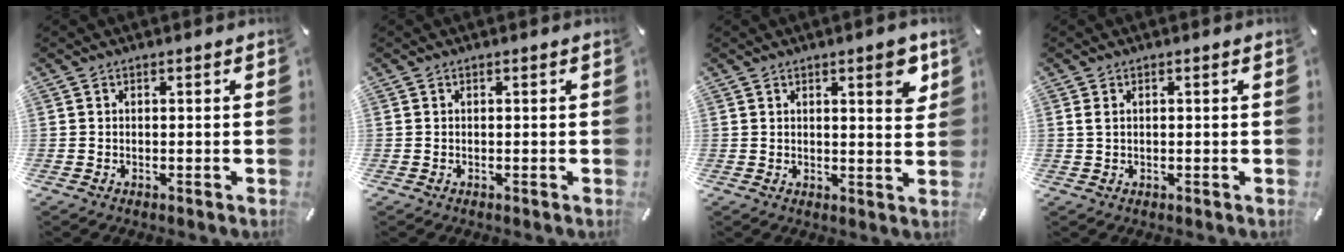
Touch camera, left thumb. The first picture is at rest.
{"total": 0.0}
{"total": 5.8, "force": [3.2, 1.7, 4.5], "torque": [-0.053, -0.019, 0.046]}
{"total": 1.2, "force": [0.3, 0.5, 1.1], "torque": [-0.021, 0.002, 0.005]}